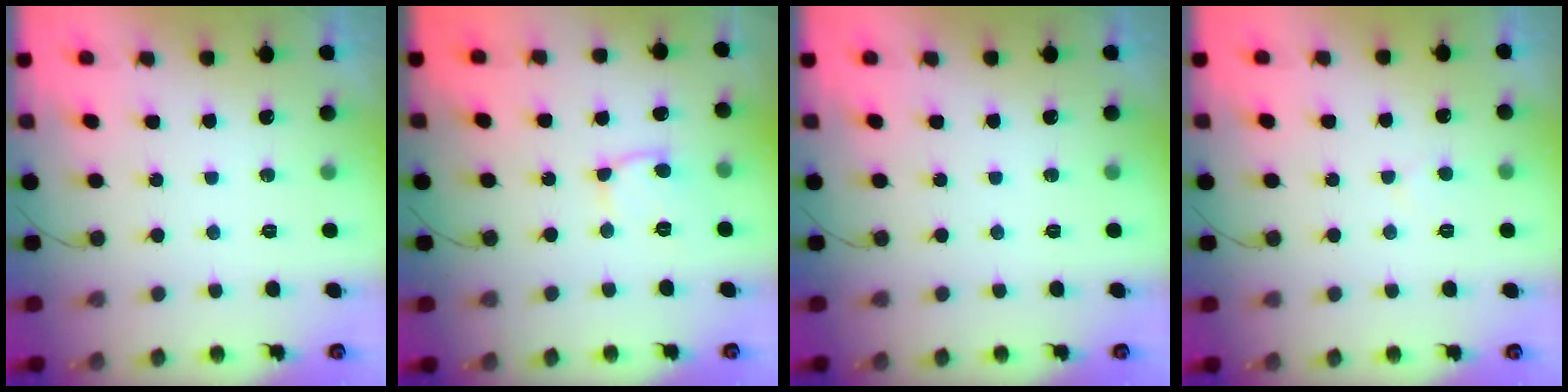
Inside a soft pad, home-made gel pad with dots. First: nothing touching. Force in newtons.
{"total": 8.1, "press": 8.1, "slide": 1.0}
{"total": 0.0}
{"total": 2.0, "press": 2.0, "slide": 0.3}